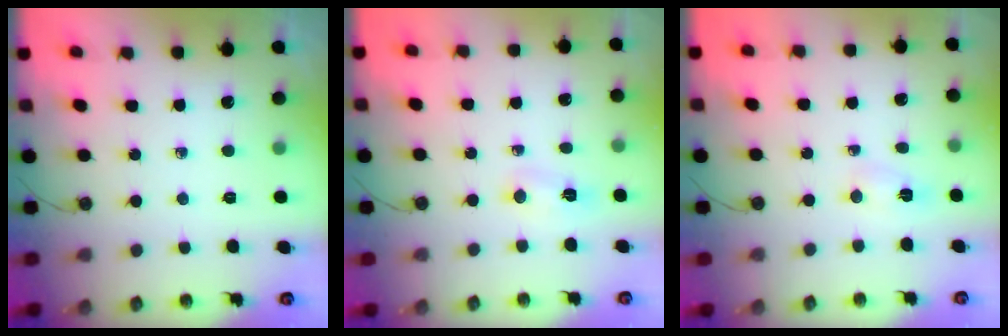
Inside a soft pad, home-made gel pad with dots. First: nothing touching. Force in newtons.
{"total": 4.1, "press": 3.9, "slide": 1.3}
{"total": 2.2, "press": 2.2, "slide": 0.2}